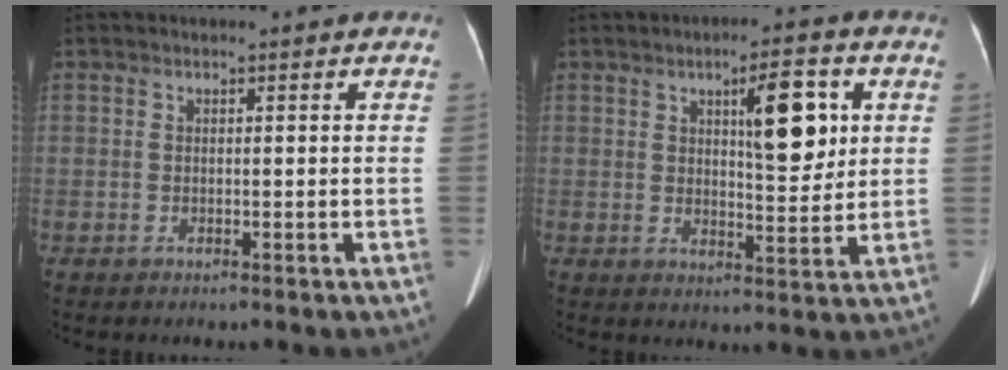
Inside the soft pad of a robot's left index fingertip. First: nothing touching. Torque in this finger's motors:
{"motor_torque": [1.00, -0.49, 0.46, 0.12]}